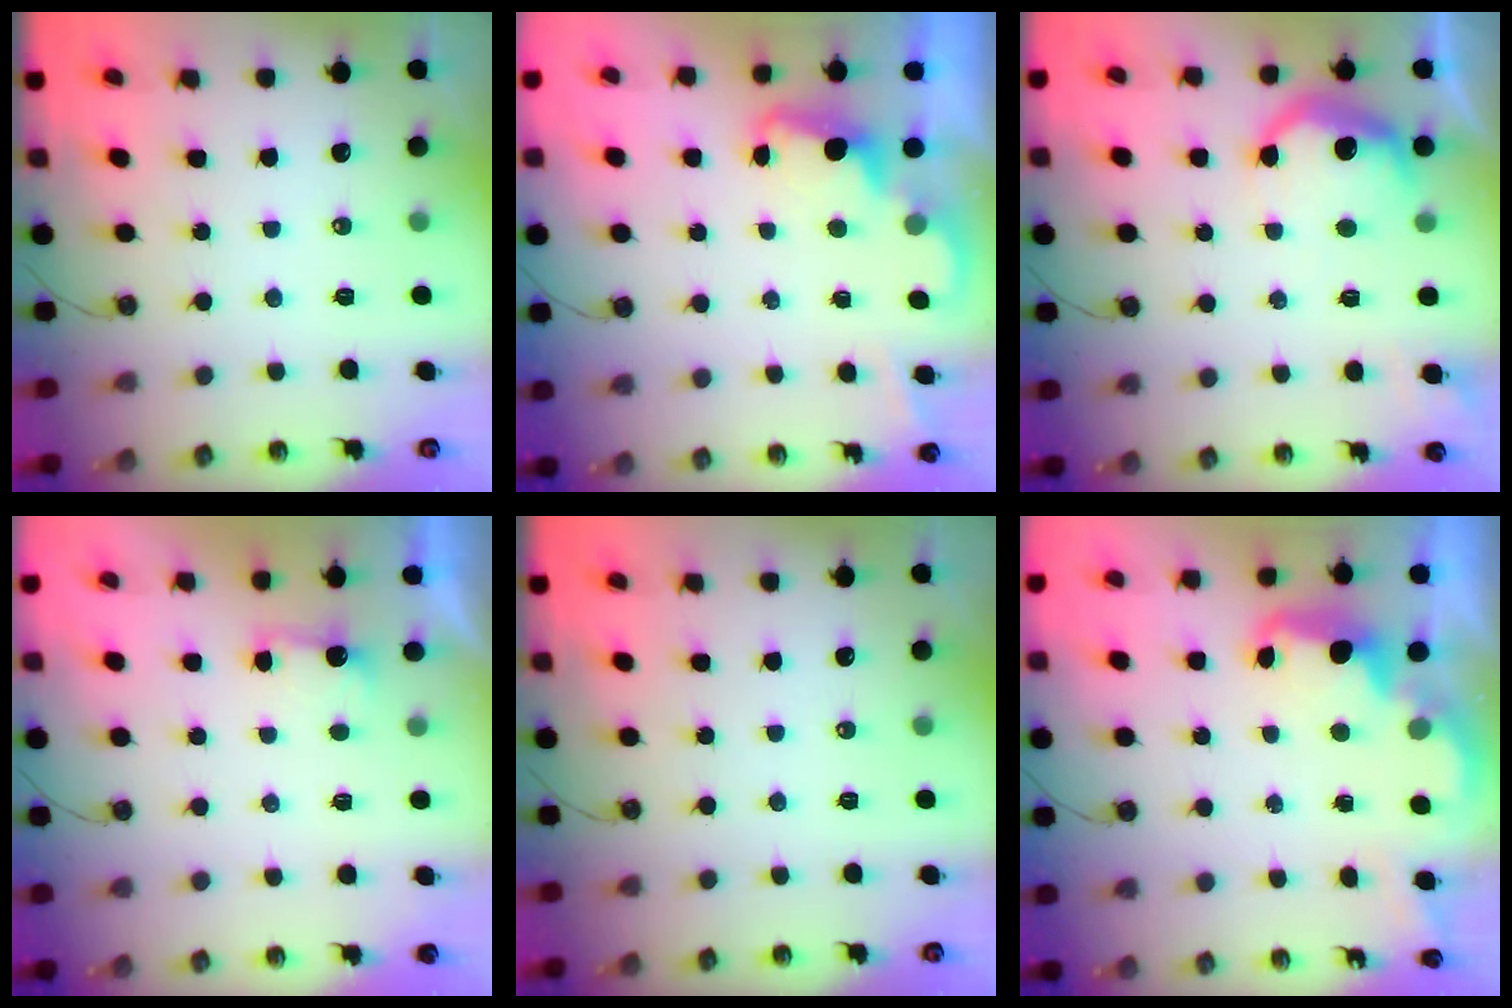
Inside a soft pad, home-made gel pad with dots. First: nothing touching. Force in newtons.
{"total": 2.5, "press": 2.4, "slide": 0.5}
{"total": 10.1, "press": 10.1, "slide": 0.6}
{"total": 2.3, "press": 2.2, "slide": 0.8}
{"total": 0.0}
{"total": 2.7, "press": 2.6, "slide": 0.7}